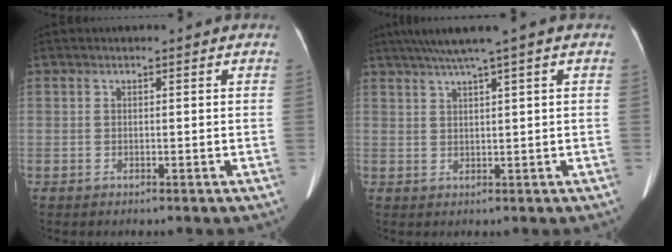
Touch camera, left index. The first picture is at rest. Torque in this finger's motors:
{"motor_torque": [0.27, -0.57, 0.03, 0.04]}